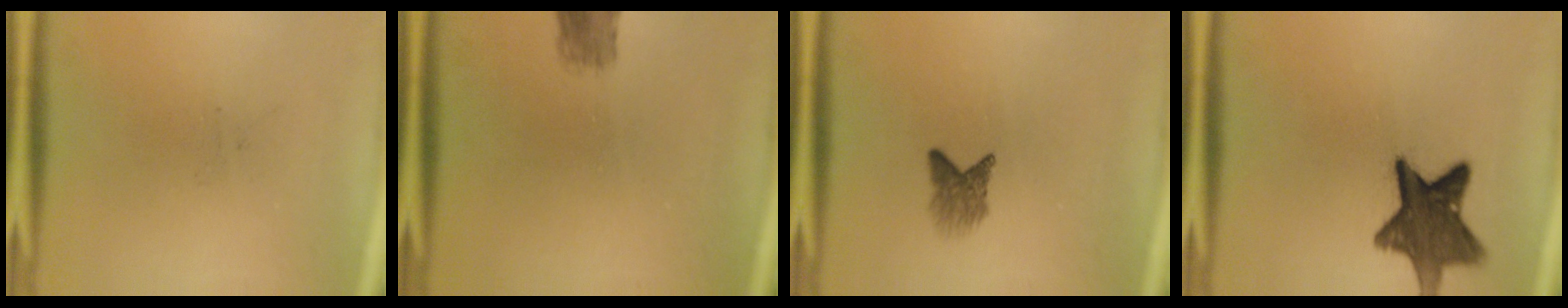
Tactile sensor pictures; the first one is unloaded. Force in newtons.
{"total": 2.9}
{"total": 2.8}
{"total": 11.8}